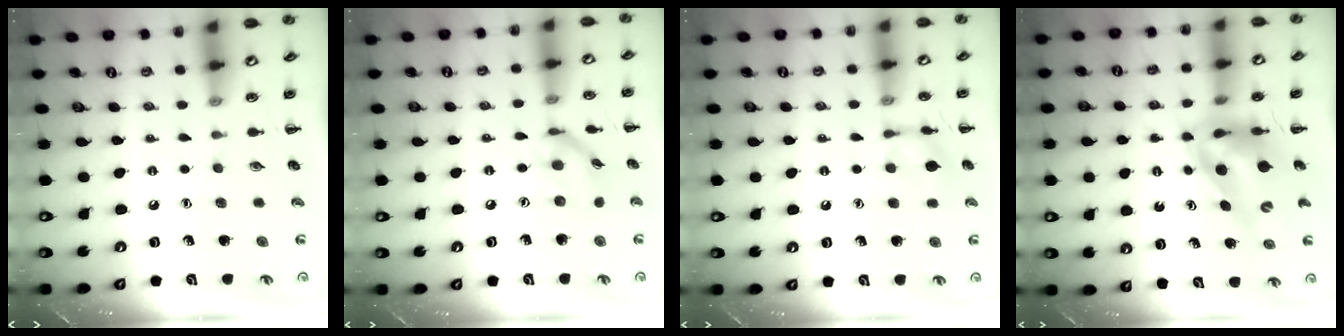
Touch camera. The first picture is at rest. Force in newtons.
{"total": 9.2, "press": 9.1, "slide": 0.8}
{"total": 7.4, "press": 7.3, "slide": 0.7}
{"total": 9.8, "press": 9.3, "slide": 3.0}